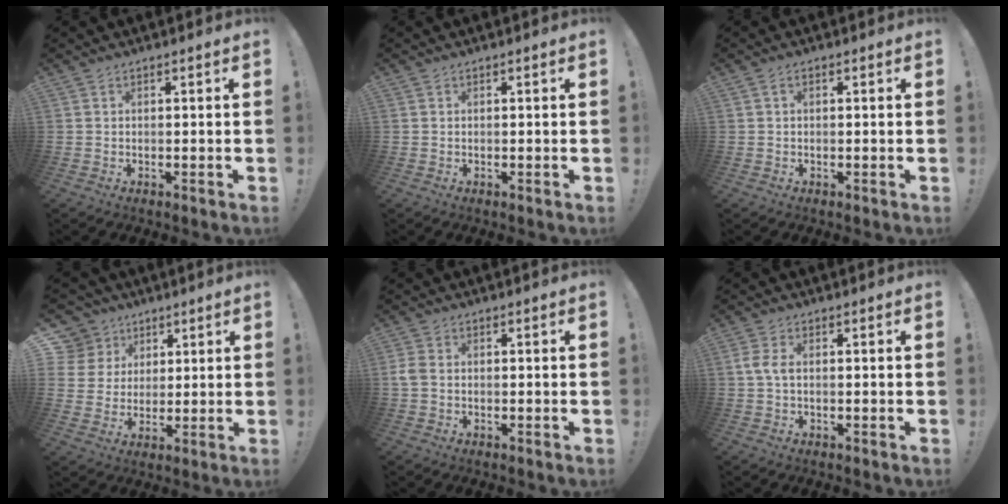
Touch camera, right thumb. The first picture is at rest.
{"total": 0.0}
{"total": 0.9, "force": [-0.1, 0.5, 0.7], "torque": [-0.011, 0.000, -0.002]}
{"total": 8.0, "force": [3.4, 7.1, 1.3], "torque": [-0.023, -0.024, 0.073]}
{"total": 3.0, "force": [-0.3, 2.0, 2.3], "torque": [-0.058, 0.005, -0.006]}
{"total": 3.6, "force": [-0.1, 1.7, 3.2], "torque": [-0.074, 0.005, -0.004]}